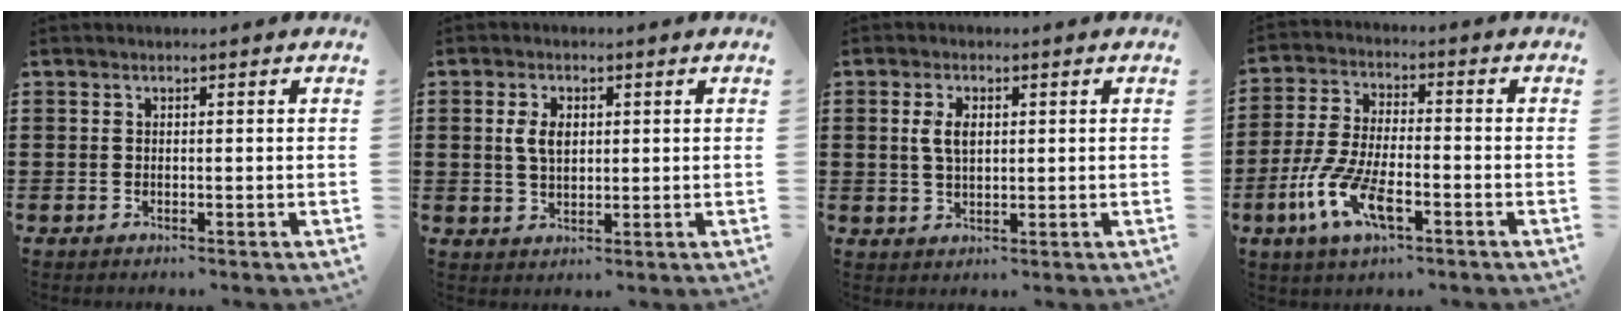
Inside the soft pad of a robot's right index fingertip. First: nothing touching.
{"total": 3.9, "force": [0.7, 2.3, 3.1], "torque": [-0.074, 0.008, 0.009]}
{"total": 3.7, "force": [0.7, 1.9, 3.1], "torque": [-0.065, 0.009, 0.011]}
{"total": 9.7, "force": [-4.4, 3.7, 7.8], "torque": [-0.187, -0.009, -0.085]}